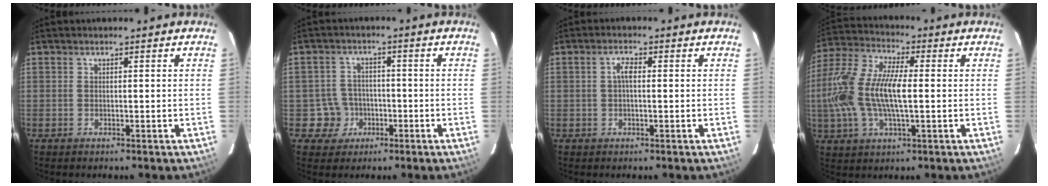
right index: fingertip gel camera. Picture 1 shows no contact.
{"total": 5.3, "force": [-2.0, 4.9, 0.0], "torque": [-0.006, 0.024, -0.030]}
{"total": 2.0, "force": [0.0, 0.8, 1.9], "torque": [-0.039, 0.008, -0.001]}
{"total": 16.7, "force": [-0.8, 6.2, 15.5], "torque": [-0.323, 0.009, -0.021]}